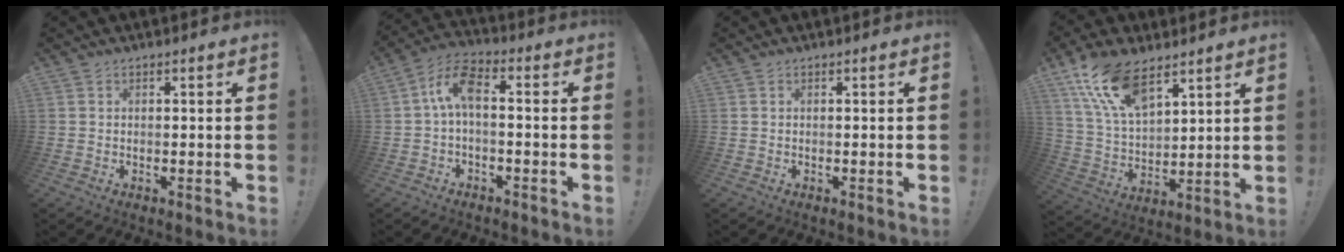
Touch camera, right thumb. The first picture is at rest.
{"total": 8.2, "force": [0.3, 3.5, 7.4], "torque": [-0.146, 0.008, 0.008]}
{"total": 0.0}
{"total": 15.7, "force": [10.5, 6.8, 9.5], "torque": [-0.193, -0.057, 0.196]}